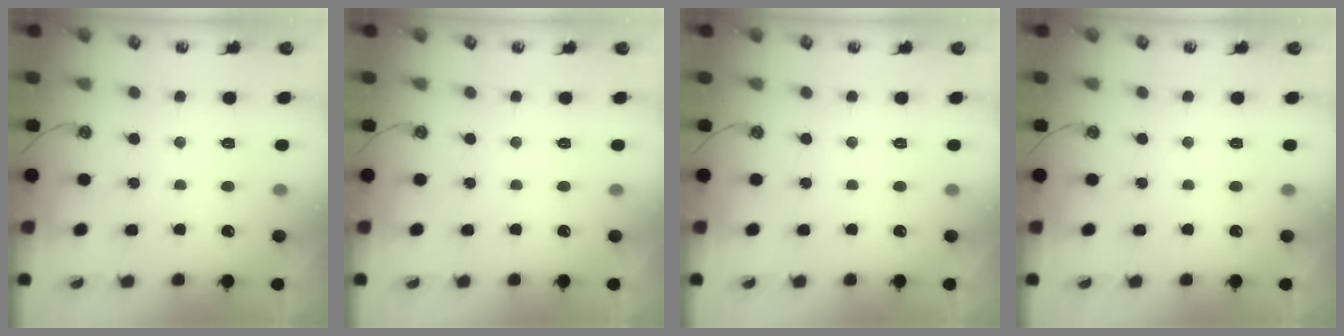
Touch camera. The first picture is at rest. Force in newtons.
{"total": 0.0}
{"total": 0.0}
{"total": 0.0}